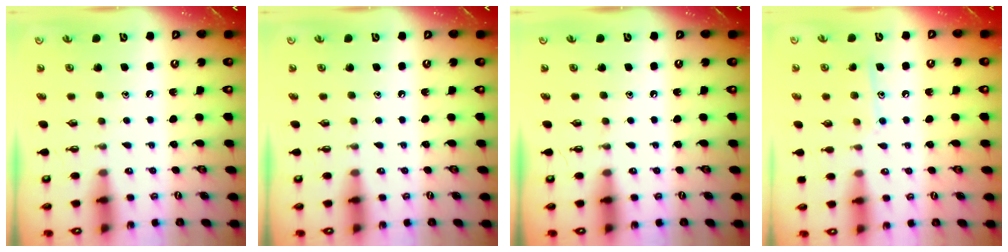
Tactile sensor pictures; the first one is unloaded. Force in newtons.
{"total": 0.0}
{"total": 0.0}
{"total": 8.3, "press": 8.2, "slide": 0.6}